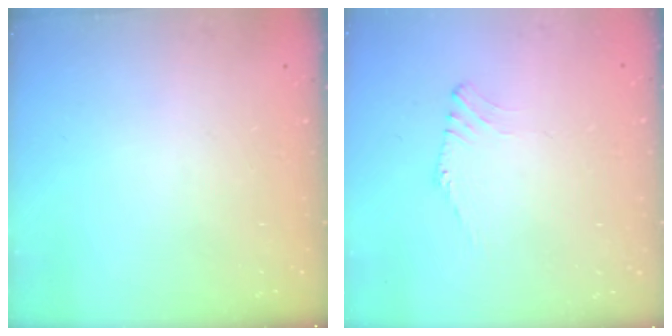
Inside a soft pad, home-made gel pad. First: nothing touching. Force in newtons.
{"total": 1.2, "press": 1.0, "slide": 0.7}